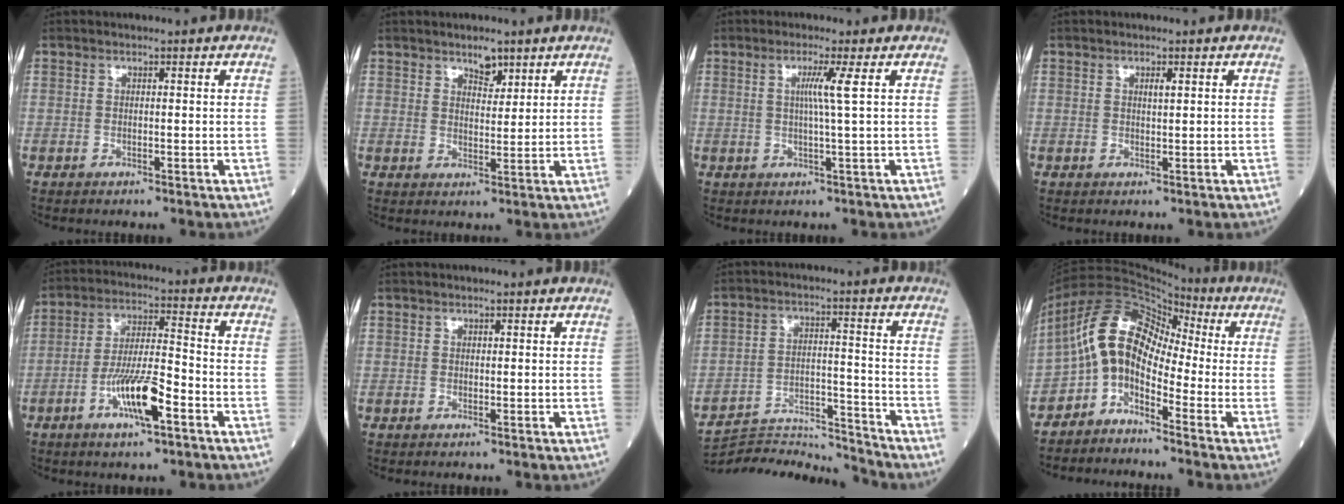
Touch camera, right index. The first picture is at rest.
{"total": 3.1, "force": [2.3, 1.4, 1.6], "torque": [-0.024, -0.002, 0.039]}
{"total": 3.4, "force": [0.8, -1.2, 3.1], "torque": [-0.058, -0.004, 0.015]}
{"total": 1.0, "force": [0.5, 0.1, 0.8], "torque": [-0.018, -0.002, 0.008]}
{"total": 9.6, "force": [-4.3, 1.5, 8.4], "torque": [-0.161, 0.000, -0.078]}
{"total": 0.0}
{"total": 11.7, "force": [-11.6, -1.8, -0.8], "torque": [0.006, 0.018, -0.201]}
{"total": 8.7, "force": [-2.7, 4.9, 6.7], "torque": [-0.127, 0.035, -0.061]}